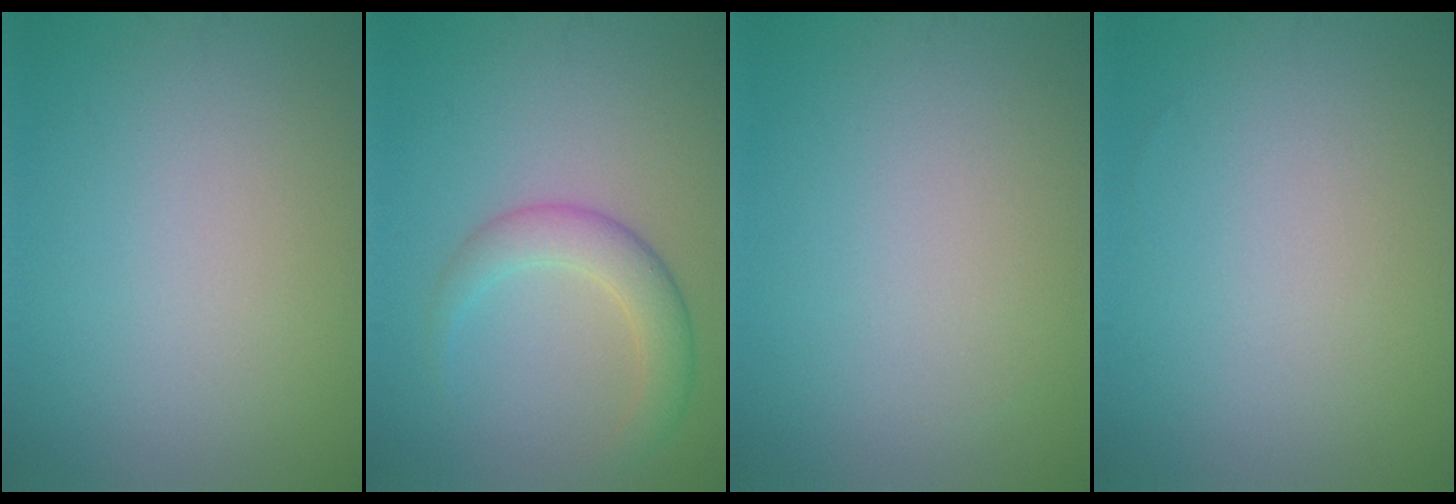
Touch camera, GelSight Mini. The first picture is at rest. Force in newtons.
{"total": 3.6, "press": 3.6, "slide": 0.2}
{"total": 0.0}
{"total": 0.0}